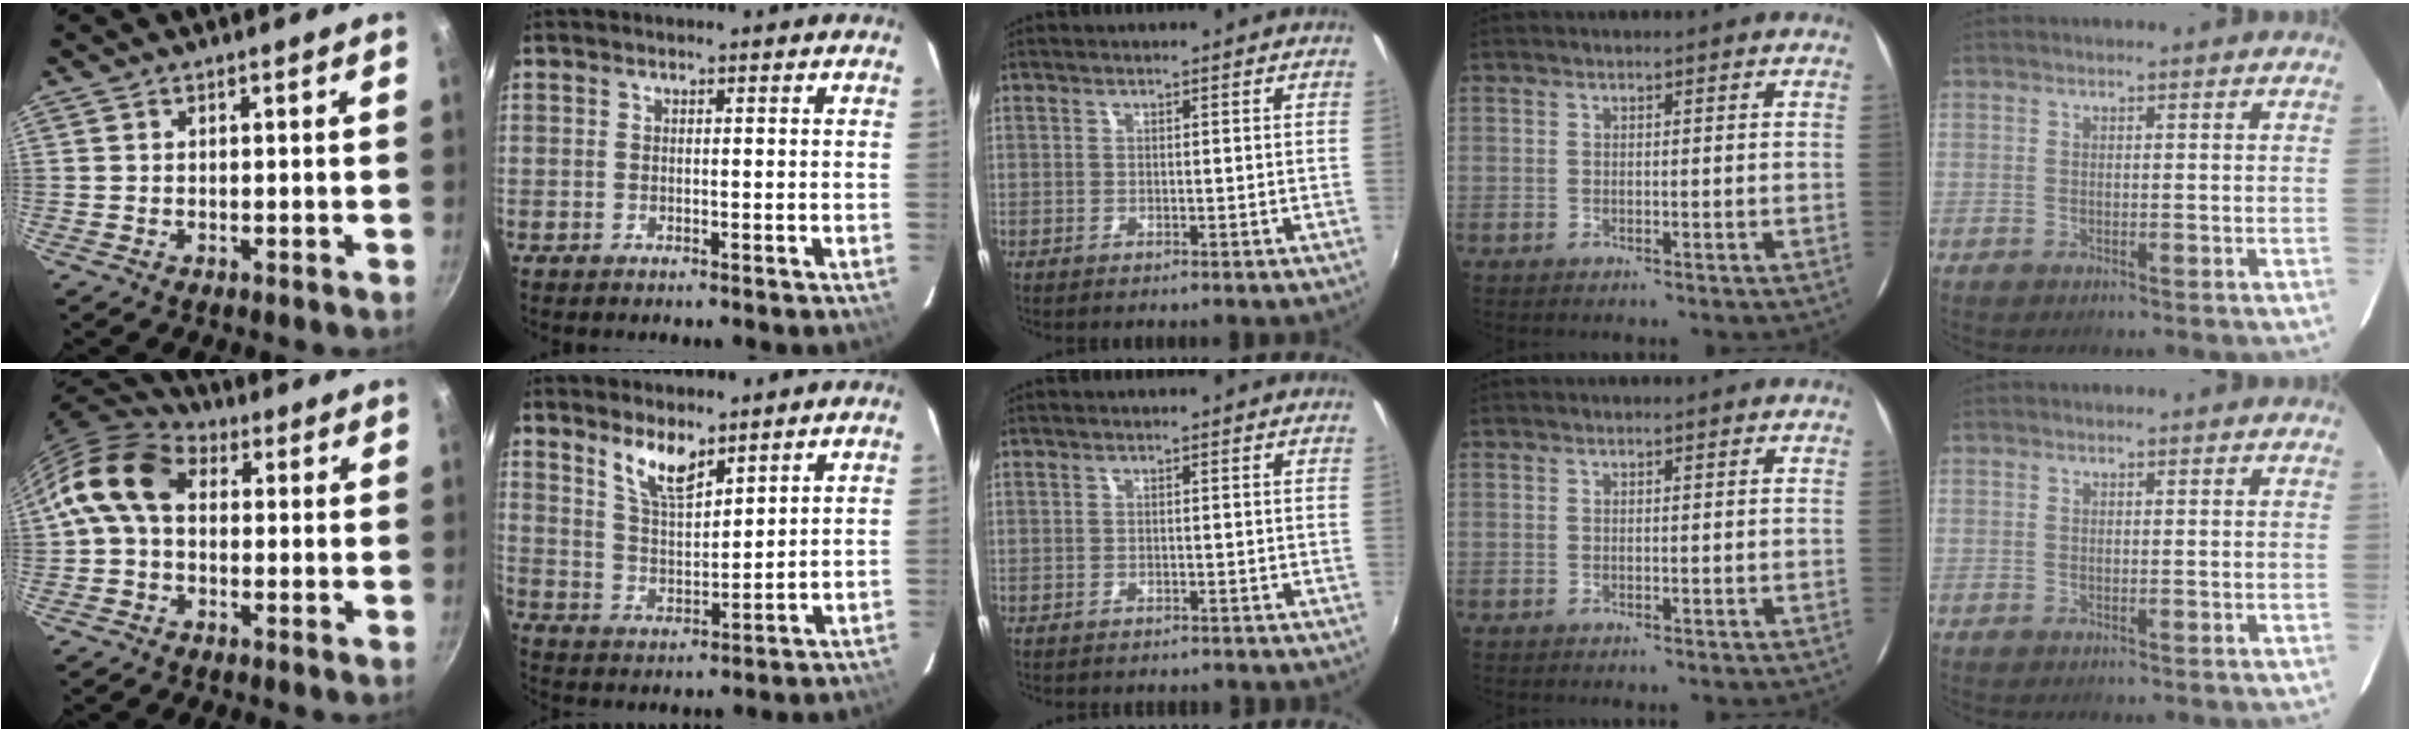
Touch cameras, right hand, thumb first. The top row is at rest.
{"thumb": {"total": 11.6, "force": [1.6, 8.3, 7.9], "torque": [-0.129, 0.026, 0.007]}, "index": {"total": 7.6, "force": [5.5, 2.4, 4.7], "torque": [-0.086, -0.001, 0.112]}, "middle": {"total": 3.0, "force": [-2.7, 0.9, 0.8], "torque": [-0.023, -0.012, -0.039]}}